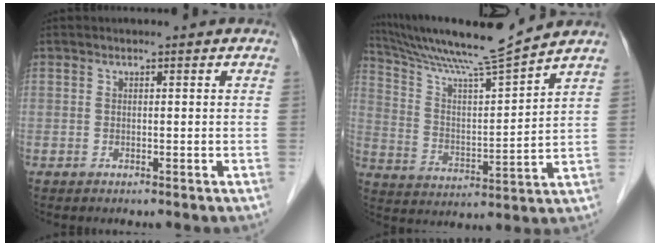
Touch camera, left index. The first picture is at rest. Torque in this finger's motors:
{"motor_torque": [0.47, -0.55, 0.29, 0.10]}